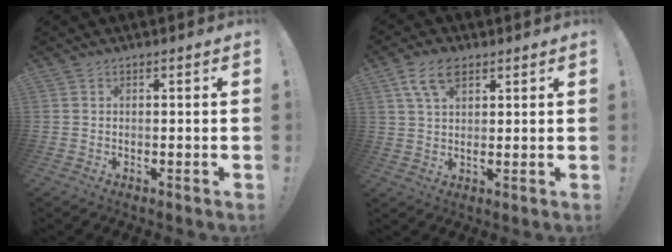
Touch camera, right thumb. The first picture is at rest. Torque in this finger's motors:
{"motor_torque": [0.00, 0.00, 0.04, 0.04, 0.01]}